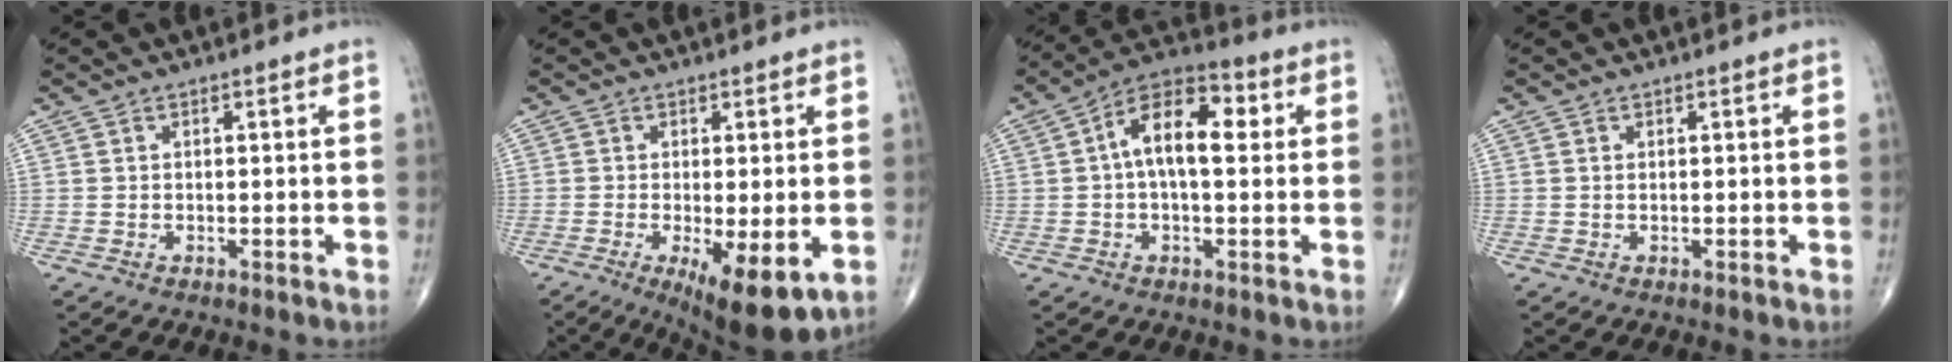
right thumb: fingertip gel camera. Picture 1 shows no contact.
{"total": 10.5, "force": [-3.3, 3.3, 9.4], "torque": [-0.142, -0.022, -0.044]}
{"total": 12.0, "force": [1.8, 6.1, 10.1], "torque": [-0.163, 0.034, 0.019]}
{"total": 0.0}